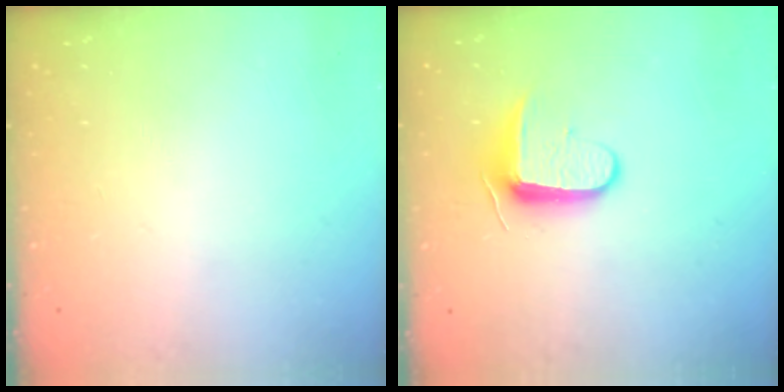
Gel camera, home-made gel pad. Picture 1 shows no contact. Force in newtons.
{"total": 8.9, "press": 8.9, "slide": 0.9}